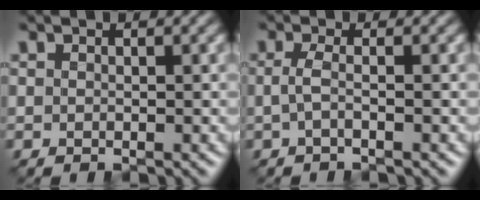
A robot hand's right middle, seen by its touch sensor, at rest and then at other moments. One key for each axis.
{"total": 1.5, "fx": -0.6, "fy": 0.4, "fz": 1.3, "tx": -0.031, "ty": -0.004, "tz": -0.016}